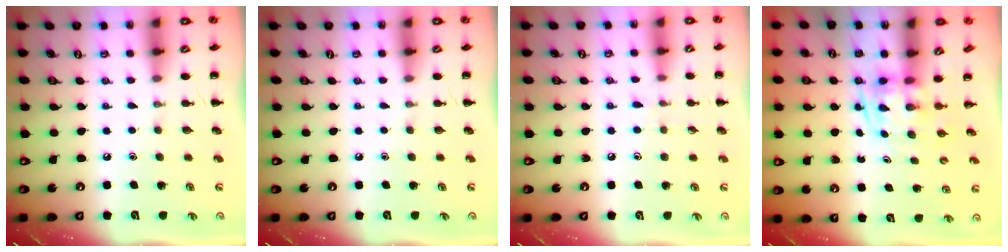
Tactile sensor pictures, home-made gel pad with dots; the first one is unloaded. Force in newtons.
{"total": 0.0}
{"total": 5.8, "press": 5.4, "slide": 2.1}
{"total": 3.2, "press": 3.2, "slide": 0.3}